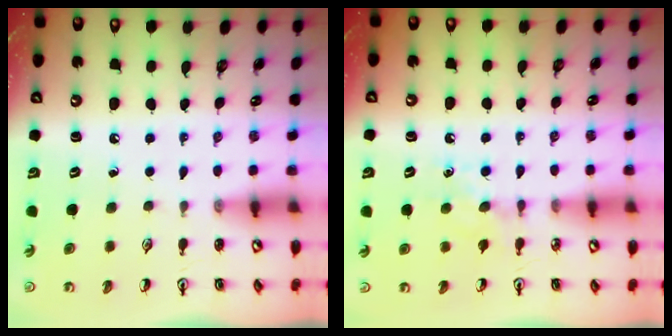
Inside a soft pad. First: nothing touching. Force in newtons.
{"total": 5.2, "press": 5.2, "slide": 0.7}